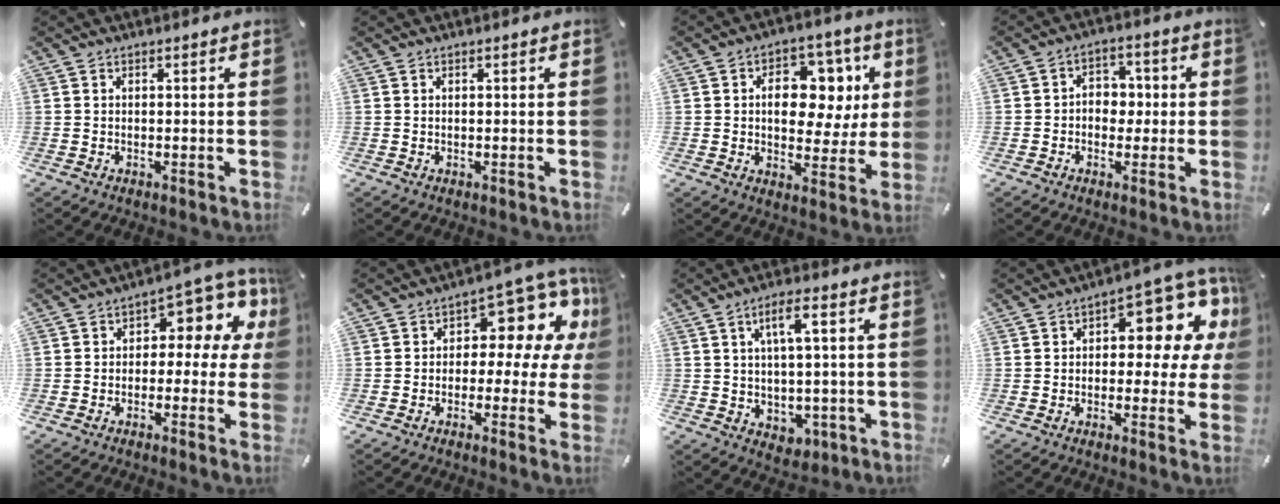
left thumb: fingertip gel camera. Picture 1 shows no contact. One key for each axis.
{"total": 0.0}
{"total": 12.6, "fx": 2.6, "fy": 9.3, "fz": 8.2, "tx": -0.106, "ty": -0.009, "tz": 0.045}
{"total": 5.7, "fx": -0.9, "fy": 4.8, "fz": 2.9, "tx": -0.036, "ty": 0.010, "tz": -0.021}
{"total": 8.8, "fx": 2.2, "fy": 5.1, "fz": 6.7, "tx": -0.081, "ty": -0.022, "tz": 0.036}
{"total": 11.3, "fx": 4.5, "fy": 6.7, "fz": 7.9, "tx": -0.096, "ty": -0.041, "tz": 0.075}
{"total": 7.5, "fx": 1.9, "fy": 4.4, "fz": 5.8, "tx": -0.092, "ty": -0.002, "tz": 0.030}
{"total": 11.6, "fx": 4.2, "fy": 6.0, "fz": 9.0, "tx": -0.102, "ty": -0.045, "tz": 0.067}